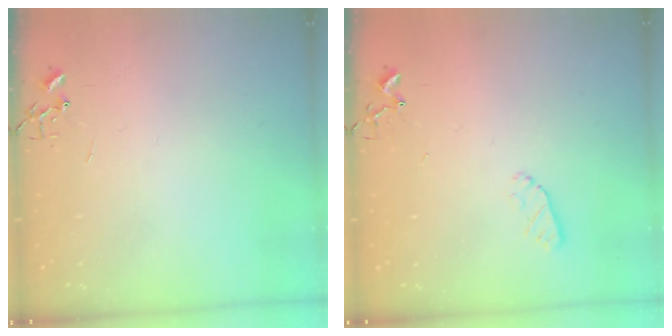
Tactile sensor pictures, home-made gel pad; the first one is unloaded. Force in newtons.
{"total": 5.0, "press": 4.9, "slide": 0.9}